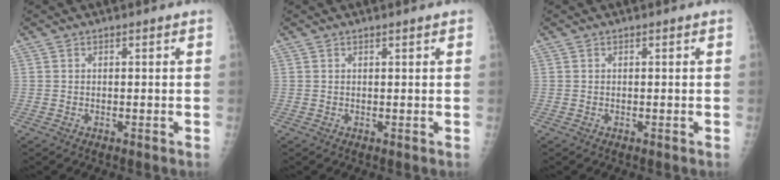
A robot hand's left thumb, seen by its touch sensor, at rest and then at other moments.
{"total": 1.1, "force": [0.8, 0.1, 0.7], "torque": [-0.007, 0.001, 0.012]}
{"total": 0.0}